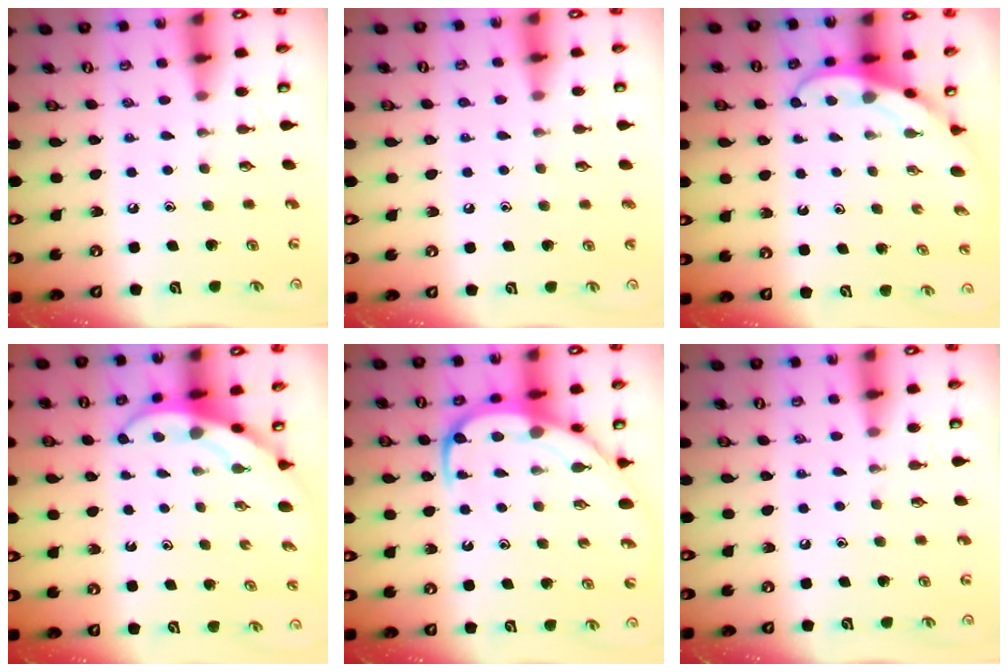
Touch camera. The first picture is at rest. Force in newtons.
{"total": 1.7, "press": 1.7, "slide": 0.2}
{"total": 3.9, "press": 3.9, "slide": 0.3}
{"total": 4.0, "press": 3.9, "slide": 0.4}
{"total": 10.1, "press": 10.0, "slide": 1.2}
{"total": 0.0}